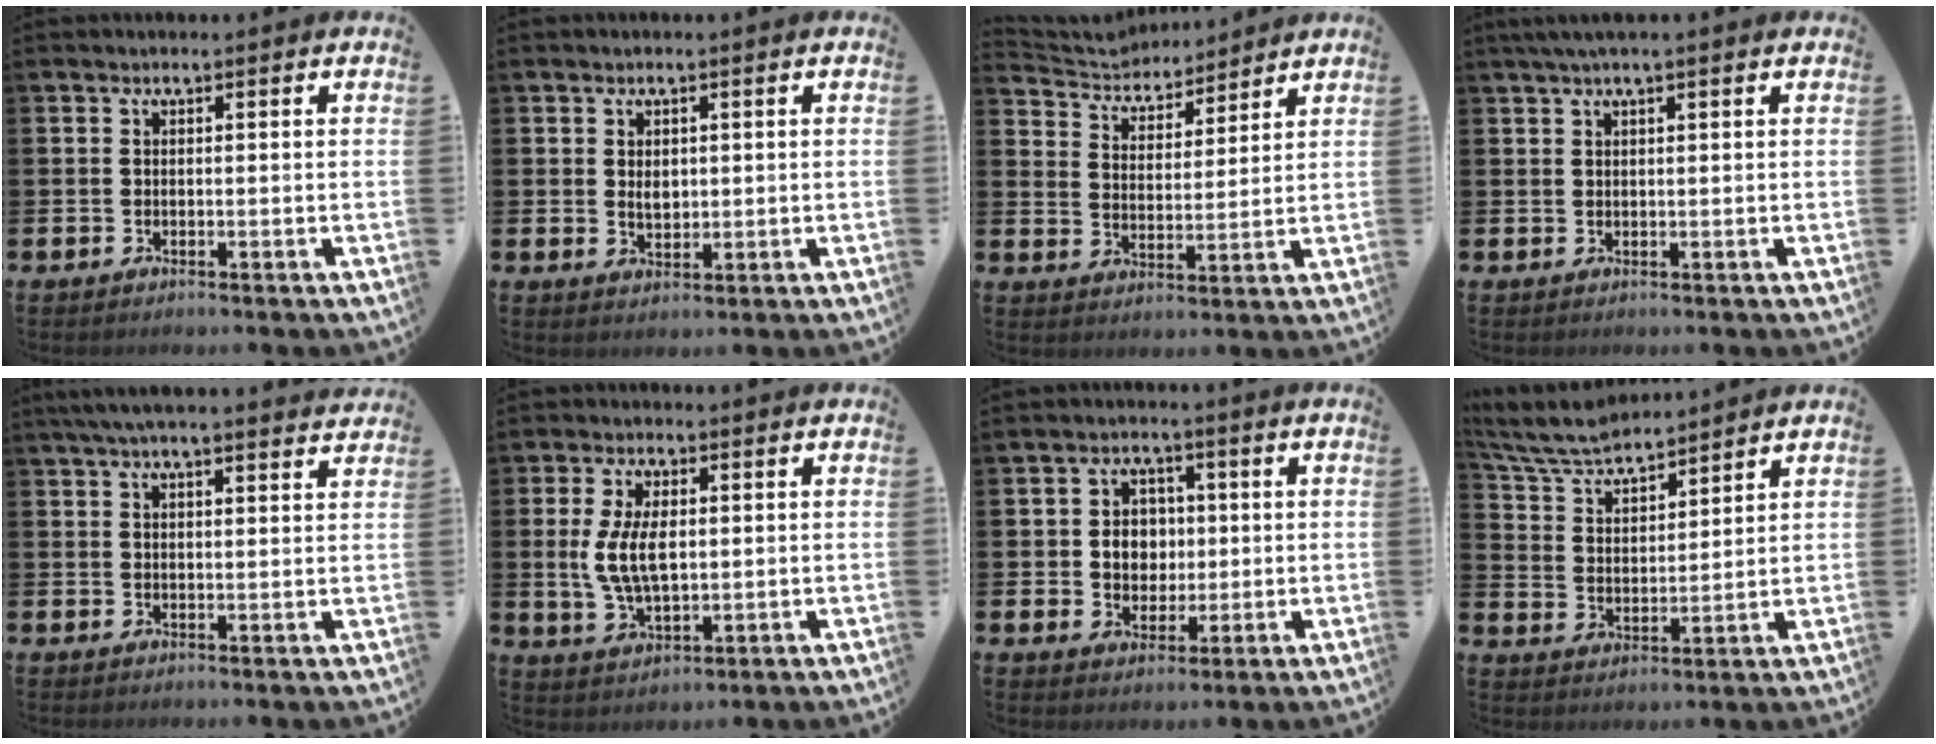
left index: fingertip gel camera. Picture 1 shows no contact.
{"total": 1.9, "force": [0.7, 1.3, 1.2], "torque": [-0.002, -0.002, 0.008]}
{"total": 4.9, "force": [4.6, 1.6, 0.1], "torque": [-0.028, -0.034, 0.078]}
{"total": 2.1, "force": [1.5, 0.0, 1.4], "torque": [-0.036, 0.007, 0.029]}
{"total": 4.7, "force": [4.4, 0.2, 1.8], "torque": [-0.045, -0.010, 0.081]}
{"total": 6.7, "force": [1.0, 3.5, 5.7], "torque": [-0.105, 0.003, 0.013]}
{"total": 4.3, "force": [0.6, 3.9, 1.7], "torque": [-0.035, 0.009, 0.003]}
{"total": 6.7, "force": [6.4, 1.2, 1.6], "torque": [-0.058, -0.038, 0.113]}